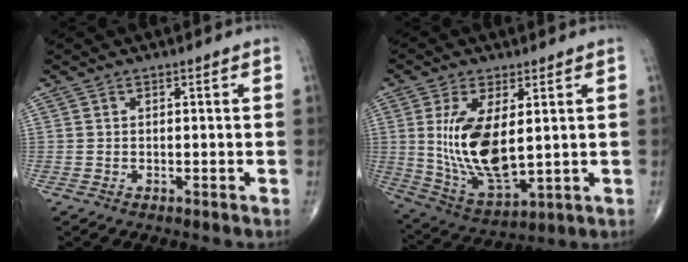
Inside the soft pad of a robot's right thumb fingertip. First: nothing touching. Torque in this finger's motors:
{"motor_torque": [-0.55, 1.36, 0.32, 0.02, 0.46]}